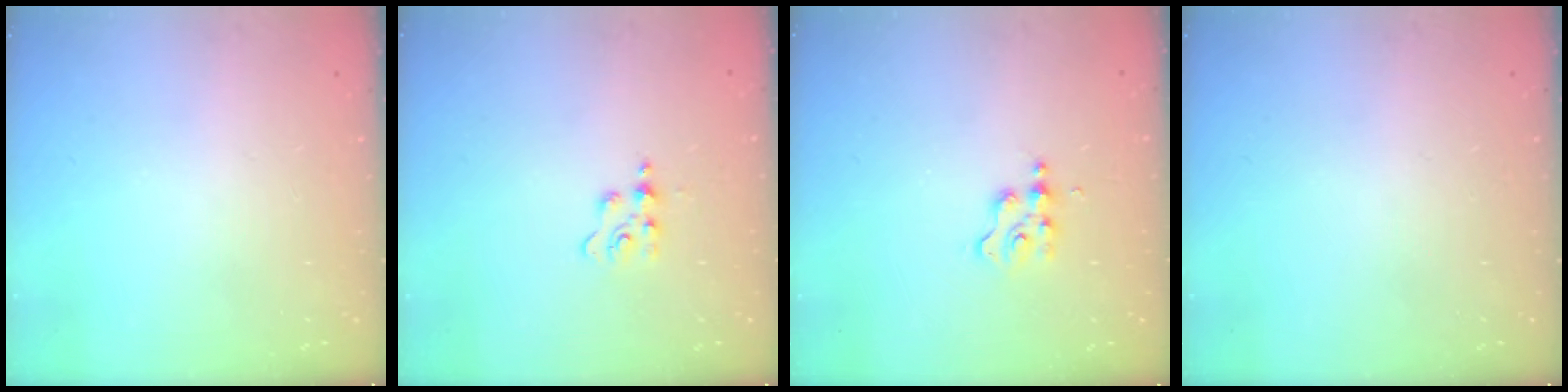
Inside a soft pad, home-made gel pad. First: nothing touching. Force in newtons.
{"total": 4.3, "press": 4.3, "slide": 0.5}
{"total": 2.9, "press": 2.9, "slide": 0.4}
{"total": 0.0}